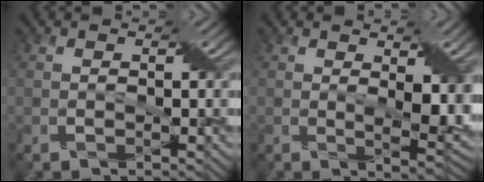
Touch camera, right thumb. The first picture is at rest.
{"total": 5.4, "force": [1.2, 2.3, 4.8], "torque": [-0.082, -0.012, 0.027]}